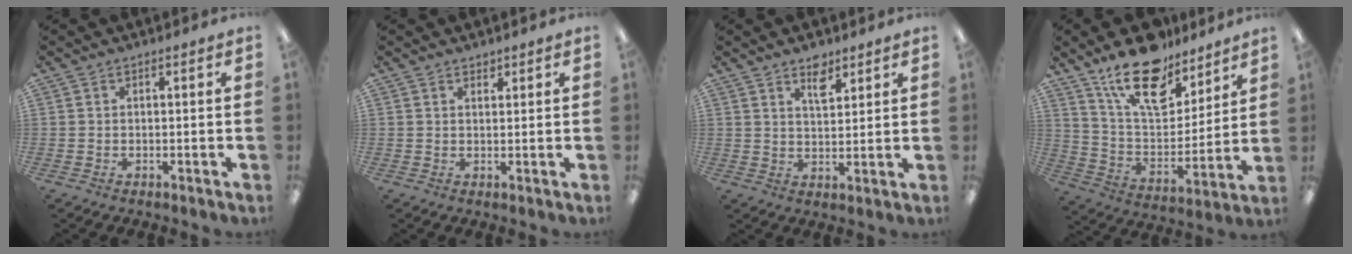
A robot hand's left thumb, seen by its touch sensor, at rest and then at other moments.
{"total": 1.4, "force": [1.3, 0.5, 0.2], "torque": [0.004, -0.004, 0.023]}
{"total": 6.1, "force": [4.2, 2.8, 3.3], "torque": [-0.043, -0.020, 0.071]}
{"total": 19.2, "force": [13.9, 8.9, 9.9], "torque": [-0.171, -0.079, 0.244]}